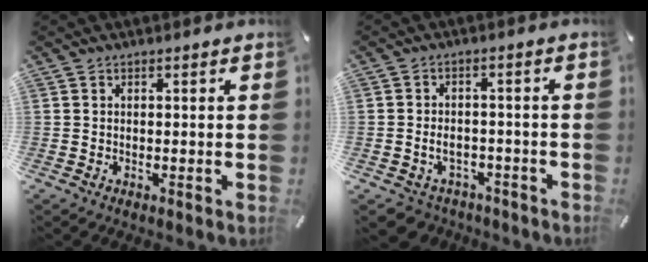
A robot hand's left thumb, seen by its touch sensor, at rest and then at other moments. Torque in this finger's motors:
{"motor_torque": [0.80, 1.34, 0.14, 0.22, 0.14]}